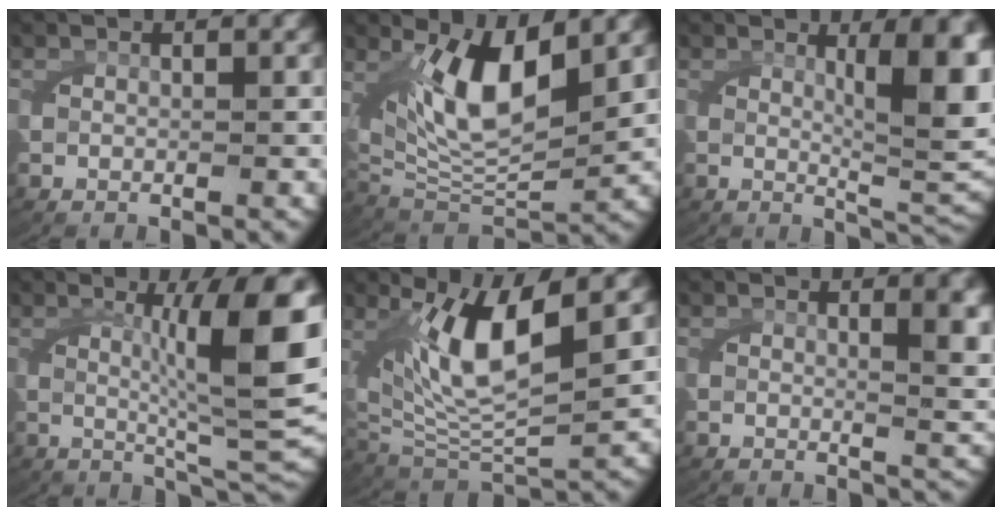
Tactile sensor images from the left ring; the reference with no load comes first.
{"total": 9.6, "force": [2.1, 5.3, 7.7], "torque": [-0.170, -0.018, 0.050]}
{"total": 7.7, "force": [1.4, 2.4, 7.2], "torque": [-0.092, -0.012, 0.028]}
{"total": 11.3, "force": [1.5, 3.1, 10.7], "torque": [-0.148, 0.000, 0.026]}
{"total": 9.1, "force": [1.8, 4.4, 7.8], "torque": [-0.170, -0.011, 0.047]}
{"total": 3.5, "force": [1.1, 0.6, 3.2], "torque": [-0.048, -0.011, 0.021]}